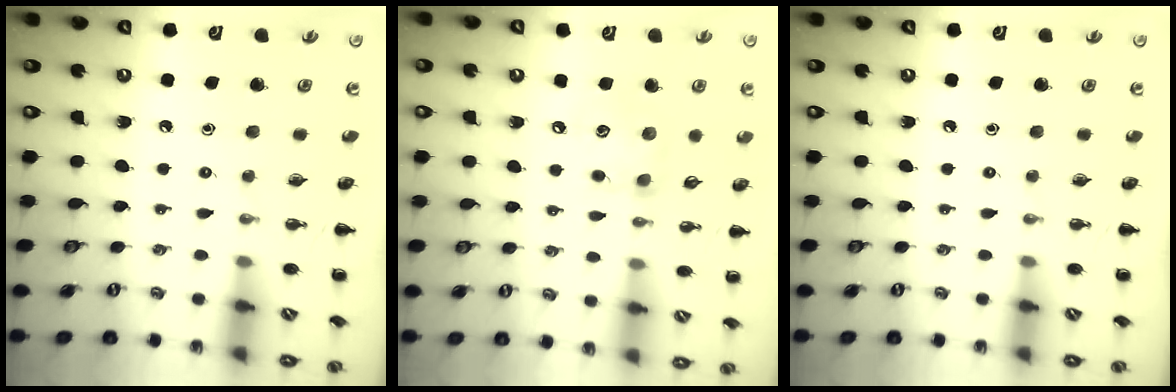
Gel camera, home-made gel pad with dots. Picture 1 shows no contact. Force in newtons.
{"total": 9.2, "press": 9.2, "slide": 1.1}
{"total": 0.0}